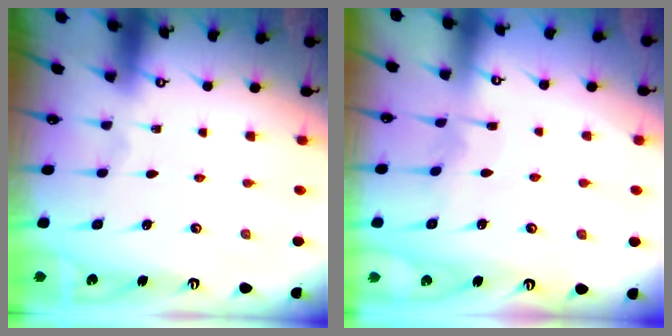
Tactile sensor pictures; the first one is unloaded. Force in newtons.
{"total": 4.5, "press": 4.4, "slide": 0.6}